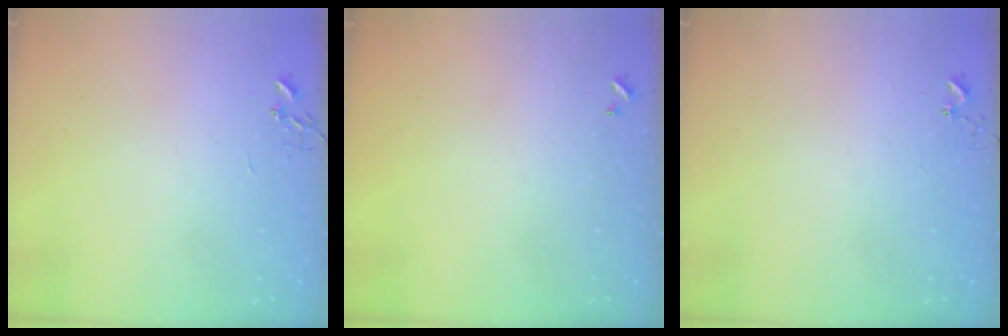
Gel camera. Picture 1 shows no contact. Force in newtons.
{"total": 0.0}
{"total": 2.7, "press": 2.7, "slide": 0.2}